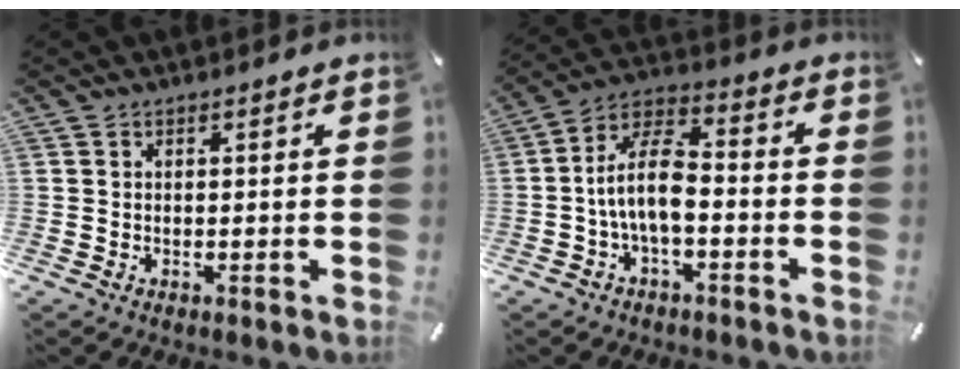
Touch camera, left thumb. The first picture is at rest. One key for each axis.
{"total": 11.7, "fx": -2.9, "fy": 5.7, "fz": 9.8, "tx": -0.191, "ty": 0.017, "tz": -0.049}